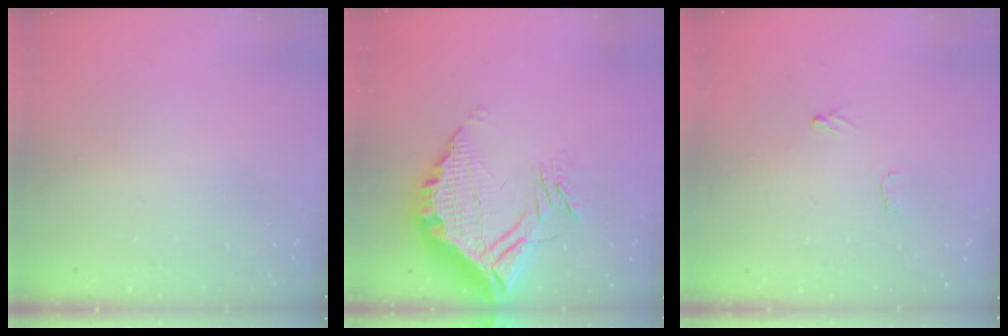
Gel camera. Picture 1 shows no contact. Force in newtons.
{"total": 16.5, "press": 16.5, "slide": 1.5}
{"total": 5.4, "press": 5.4, "slide": 0.4}